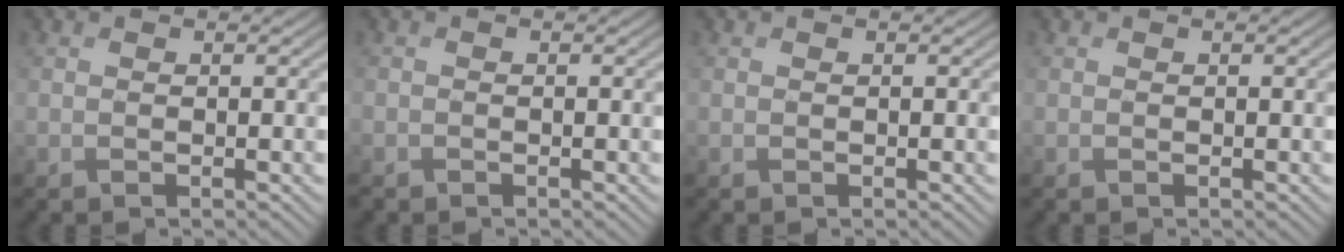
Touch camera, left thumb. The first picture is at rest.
{"total": 0.8, "force": [-0.7, 0.4, 0.0], "torque": [-0.002, -0.003, -0.015]}
{"total": 0.0}
{"total": 0.0}